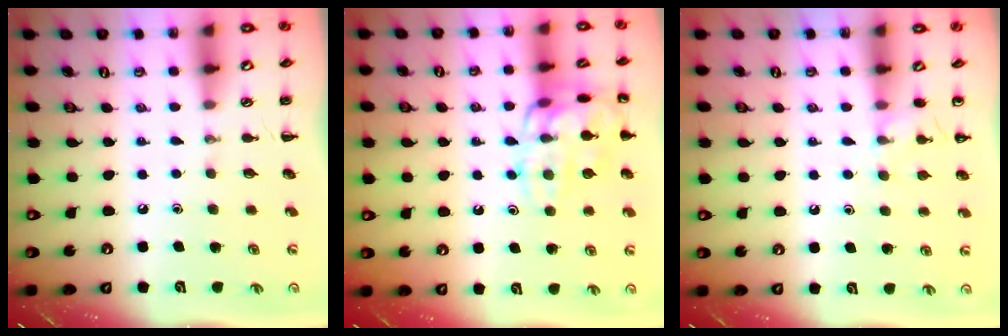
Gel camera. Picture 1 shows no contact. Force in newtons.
{"total": 16.2, "press": 16.2, "slide": 0.3}
{"total": 6.5, "press": 6.2, "slide": 2.0}